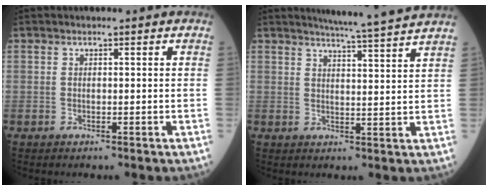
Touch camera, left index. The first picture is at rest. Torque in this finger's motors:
{"motor_torque": [-0.18, -0.03, 0.03, 0.01]}